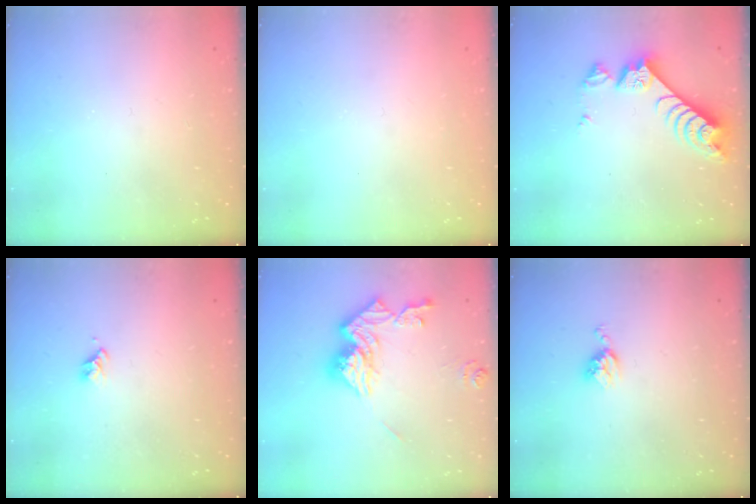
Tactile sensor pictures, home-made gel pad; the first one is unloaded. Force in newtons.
{"total": 0.0}
{"total": 8.5, "press": 8.4, "slide": 1.0}
{"total": 2.7, "press": 2.7, "slide": 0.2}
{"total": 14.1, "press": 14.0, "slide": 1.5}
{"total": 5.5, "press": 5.5, "slide": 0.7}